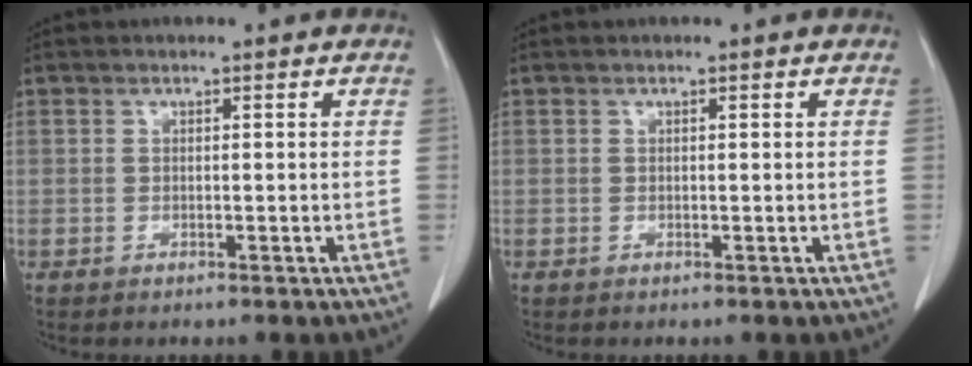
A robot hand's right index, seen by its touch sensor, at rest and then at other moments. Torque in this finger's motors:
{"motor_torque": [0.07, -0.05, -0.01, 0.00]}